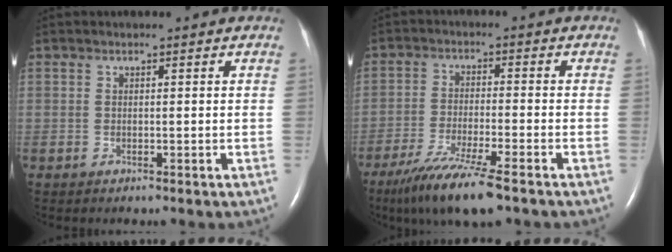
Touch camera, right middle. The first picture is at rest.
{"total": 11.1, "force": [-8.0, 0.2, 7.8], "torque": [-0.140, -0.034, -0.134]}